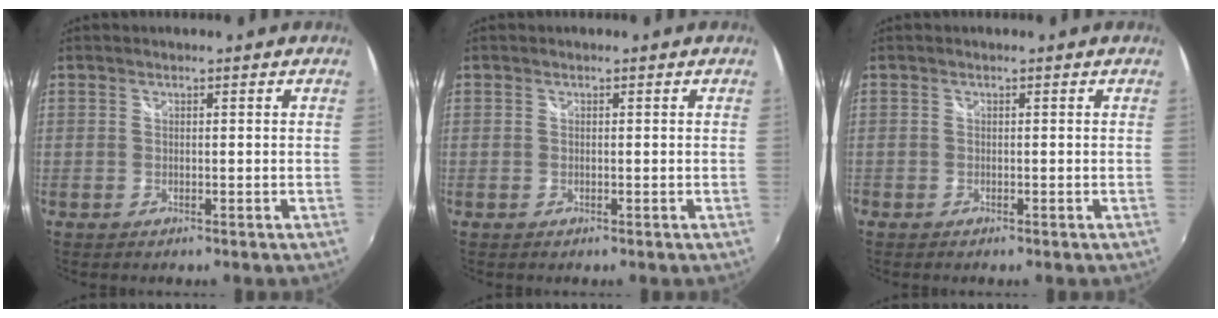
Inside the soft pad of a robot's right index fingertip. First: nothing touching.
{"total": 0.0}
{"total": 0.9, "force": [-0.6, 0.6, 0.0], "torque": [-0.004, 0.000, -0.014]}